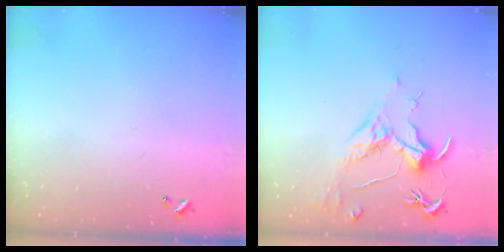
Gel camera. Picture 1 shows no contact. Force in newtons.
{"total": 1.6, "press": 1.4, "slide": 0.9}